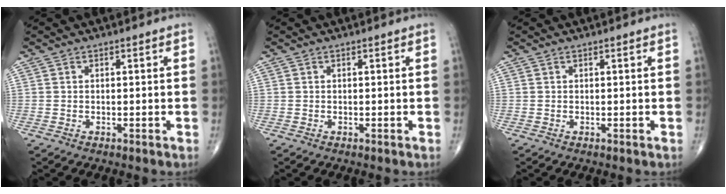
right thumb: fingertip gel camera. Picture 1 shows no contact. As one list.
[{"total": 0.0}, {"total": 0.0}]